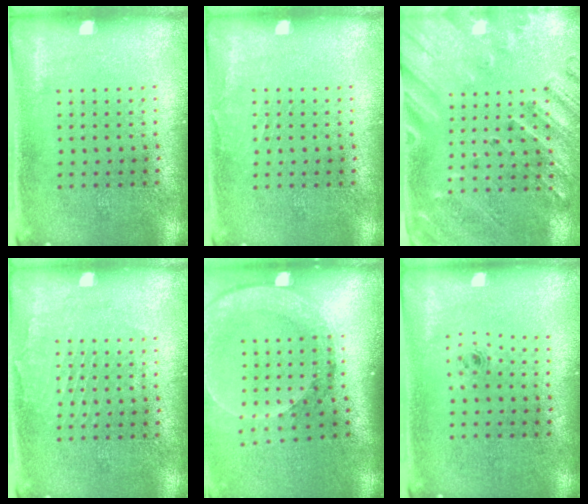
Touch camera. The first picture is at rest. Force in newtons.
{"total": 0.7, "press": 0.7, "slide": 0.1}
{"total": 2.4, "press": 2.0, "slide": 1.4}
{"total": 1.2, "press": 1.2, "slide": 0.1}
{"total": 2.6, "press": 2.0, "slide": 1.6}
{"total": 0.6, "press": 0.3, "slide": 0.5}